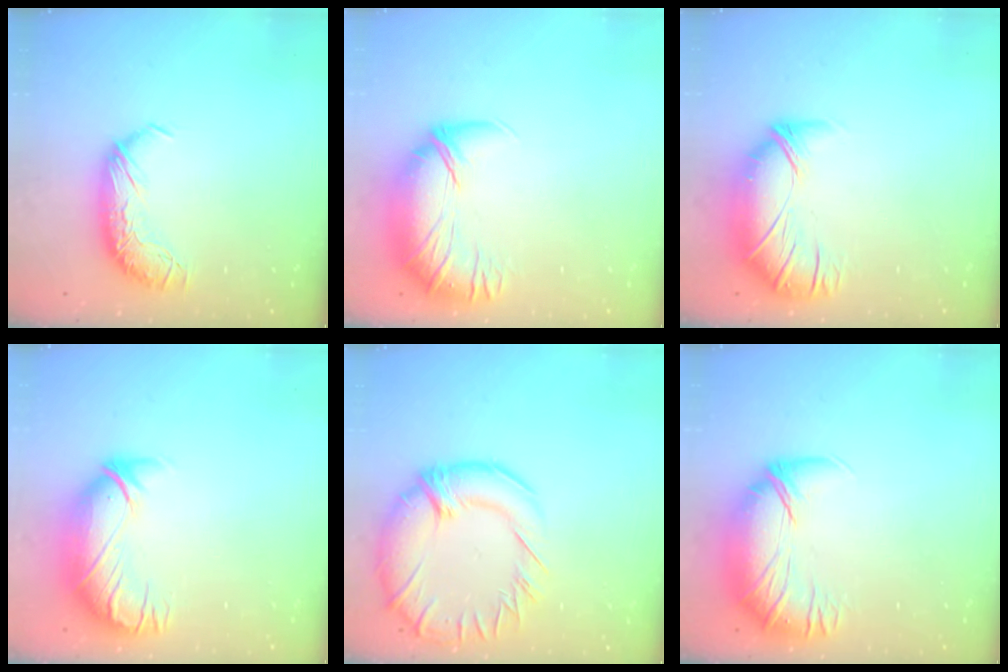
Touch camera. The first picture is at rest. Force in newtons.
{"total": 2.7, "press": 0.4, "slide": 2.7}
{"total": 2.7, "press": 1.1, "slide": 2.5}
{"total": 3.0, "press": 0.3, "slide": 3.0}
{"total": 9.2, "press": 8.5, "slide": 3.5}
{"total": 2.7, "press": 0.4, "slide": 2.7}